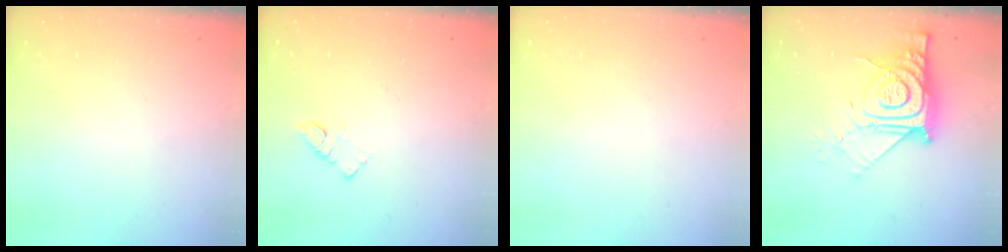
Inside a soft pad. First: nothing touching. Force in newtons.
{"total": 3.9, "press": 3.9, "slide": 0.4}
{"total": 1.8, "press": 1.7, "slide": 0.1}
{"total": 14.7, "press": 14.6, "slide": 1.0}